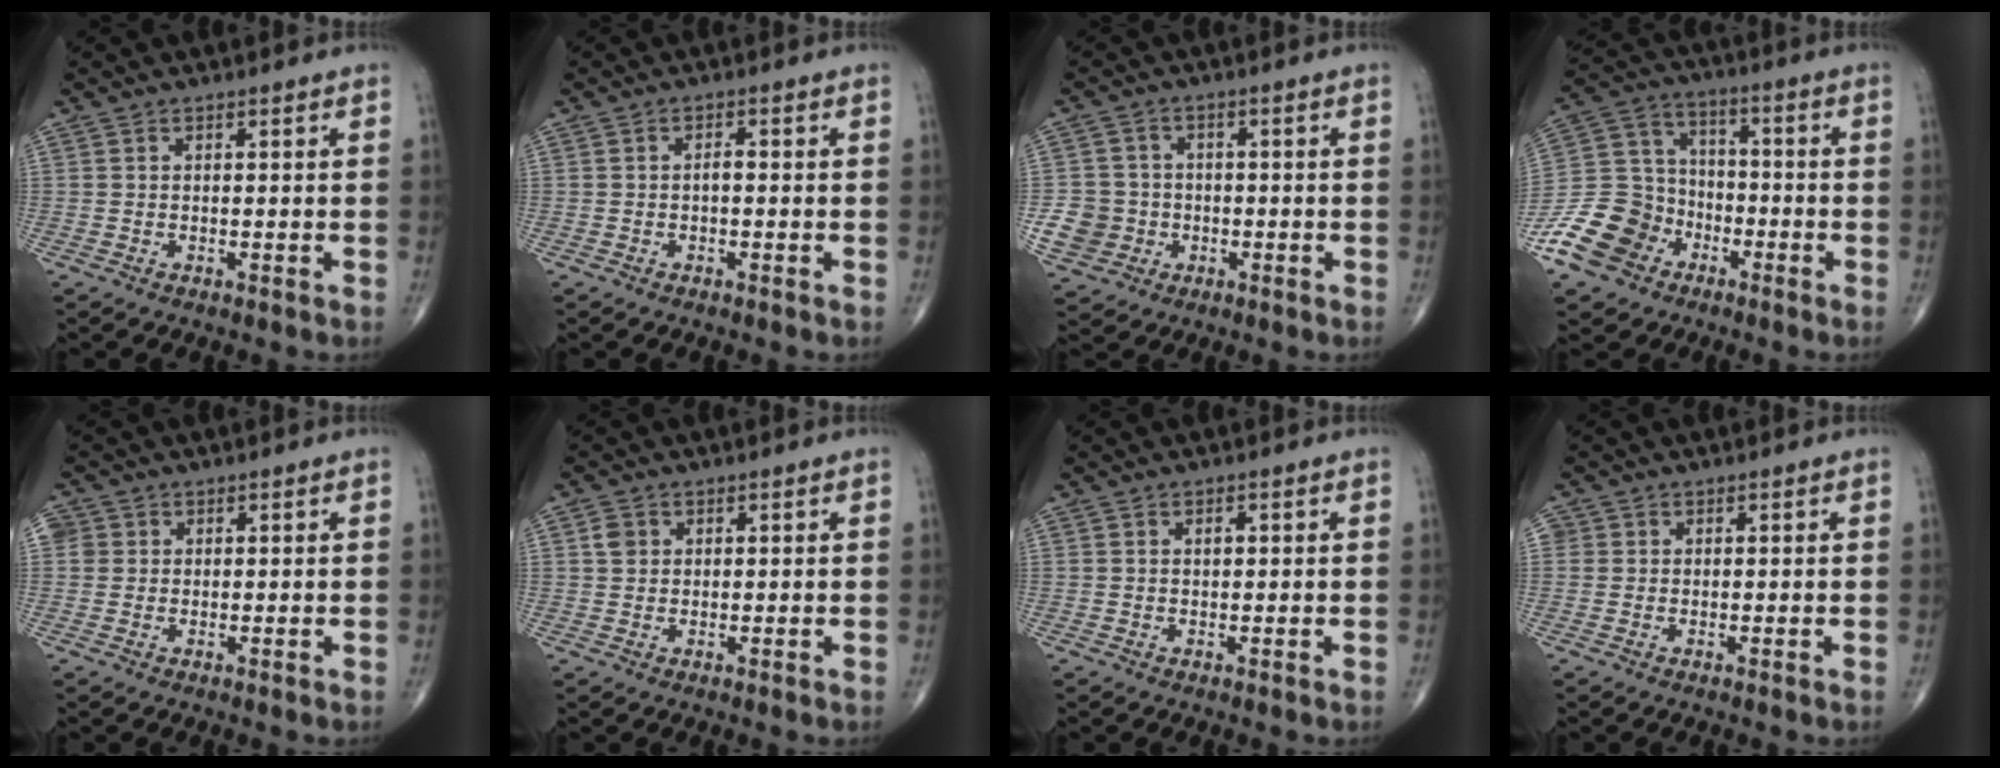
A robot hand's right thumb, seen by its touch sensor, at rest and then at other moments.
{"total": 1.2, "force": [-0.3, 0.5, 1.0], "torque": [-0.013, 0.004, -0.009]}
{"total": 6.9, "force": [-1.6, 6.6, 1.6], "torque": [-0.012, 0.011, -0.026]}
{"total": 13.3, "force": [-7.1, 10.1, 4.9], "torque": [-0.074, 0.056, -0.137]}
{"total": 2.7, "force": [0.5, 2.6, 0.5], "torque": [0.006, 0.005, 0.008]}
{"total": 2.4, "force": [0.7, 2.0, 1.0], "torque": [-0.011, 0.000, 0.012]}
{"total": 1.2, "force": [0.3, 0.7, 0.9], "torque": [-0.012, 0.000, 0.005]}
{"total": 1.4, "force": [0.2, 1.4, 0.2], "torque": [0.007, 0.003, 0.001]}